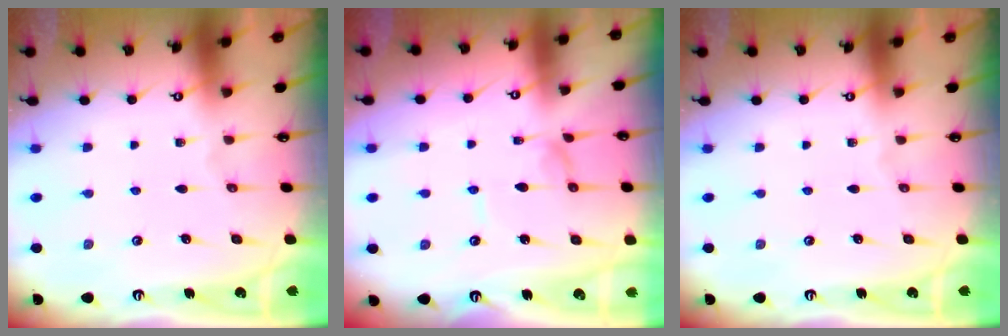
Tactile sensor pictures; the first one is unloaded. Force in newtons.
{"total": 0.0}
{"total": 0.0}